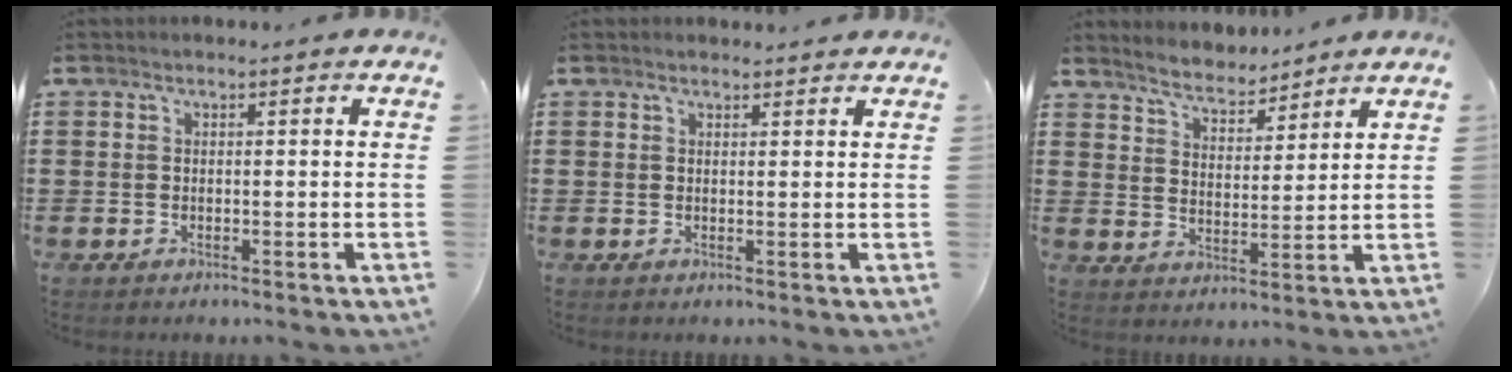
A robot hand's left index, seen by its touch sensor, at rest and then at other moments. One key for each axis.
{"total": 1.0, "fx": 1.0, "fy": 0.2, "fz": 0.0, "tx": -0.001, "ty": 0.001, "tz": 0.021}
{"total": 4.5, "fx": 4.5, "fy": 0.6, "fz": 0.5, "tx": -0.030, "ty": -0.019, "tz": 0.078}